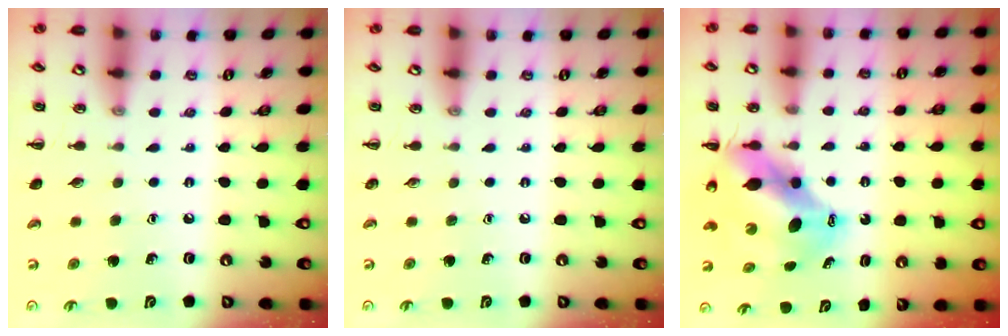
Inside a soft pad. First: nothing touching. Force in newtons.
{"total": 0.0}
{"total": 9.9, "press": 9.6, "slide": 2.6}